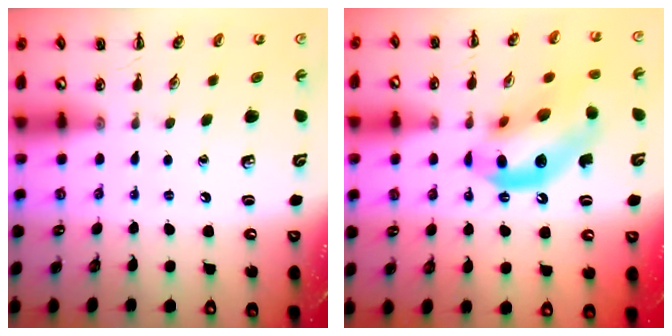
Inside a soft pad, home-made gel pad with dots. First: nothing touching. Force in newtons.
{"total": 16.1, "press": 15.7, "slide": 3.6}